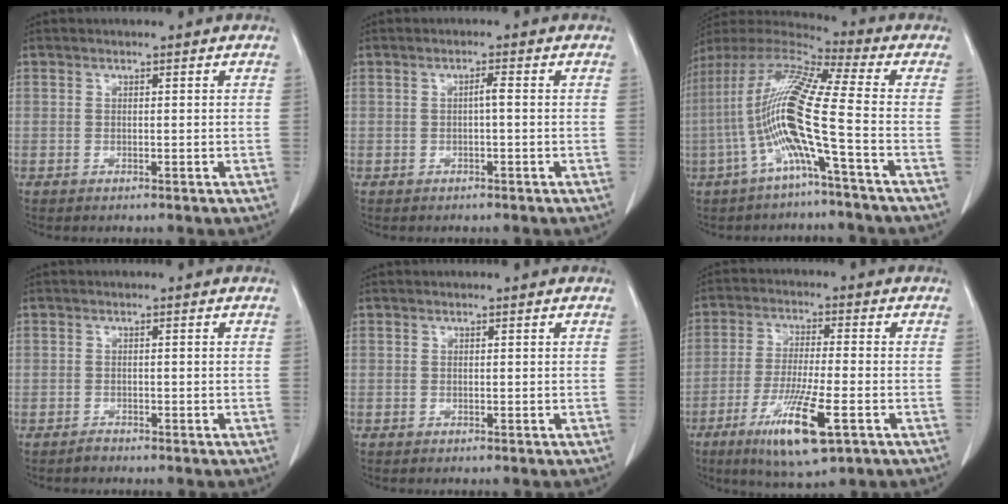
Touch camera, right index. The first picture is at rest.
{"total": 1.3, "force": [-0.1, 0.1, 1.3], "torque": [-0.022, 0.003, -0.002]}
{"total": 14.7, "force": [-3.7, -0.7, 14.2], "torque": [-0.287, 0.009, -0.085]}
{"total": 0.8, "force": [-0.7, 0.3, 0.0], "torque": [0.003, 0.000, -0.016]}
{"total": 0.0}
{"total": 11.9, "force": [-5.5, 1.5, 10.4], "torque": [-0.198, -0.029, -0.092]}